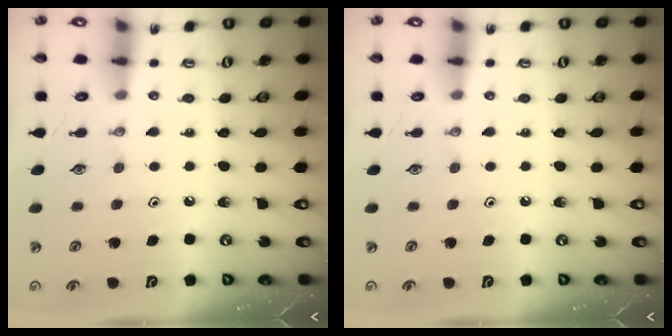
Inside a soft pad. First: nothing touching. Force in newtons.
{"total": 0.0}